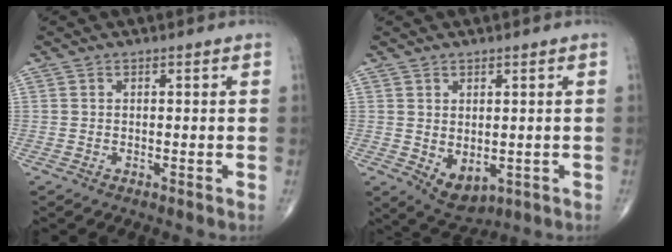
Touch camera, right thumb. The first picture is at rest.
{"total": 5.8, "force": [-0.7, 3.7, 4.4], "torque": [-0.055, -0.006, 0.011]}